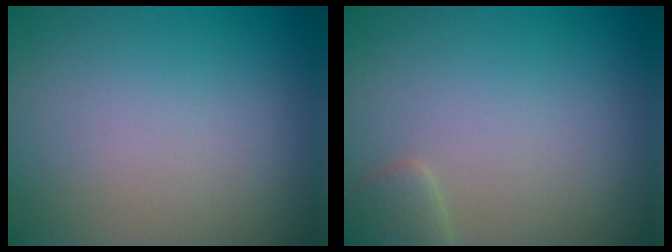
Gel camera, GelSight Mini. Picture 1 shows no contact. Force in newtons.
{"total": 1.7, "press": 1.7, "slide": 0.1}